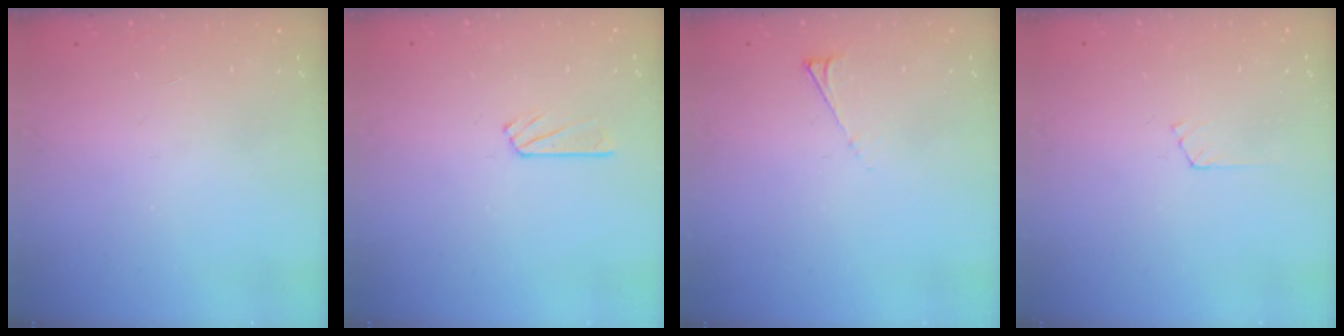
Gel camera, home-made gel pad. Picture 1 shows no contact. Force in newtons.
{"total": 3.6, "press": 3.6, "slide": 0.4}
{"total": 3.7, "press": 3.6, "slide": 0.6}
{"total": 2.4, "press": 2.4, "slide": 0.3}